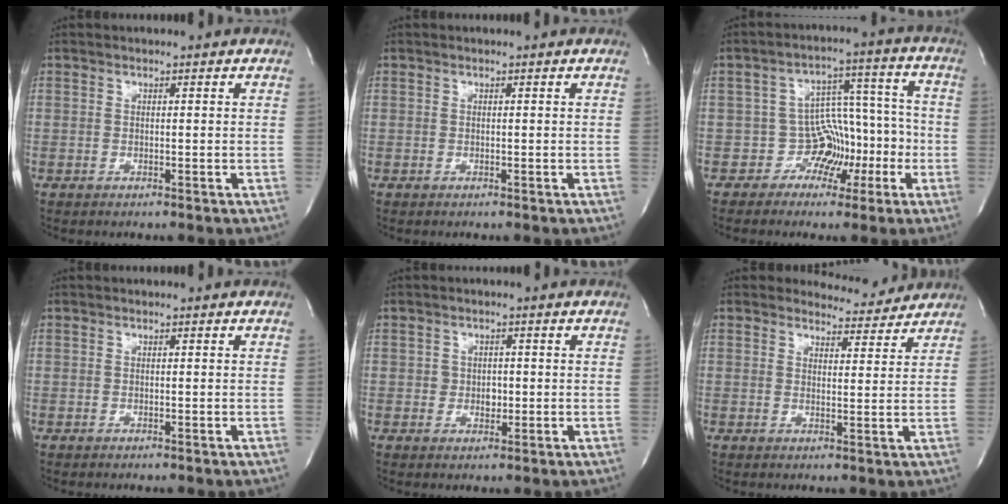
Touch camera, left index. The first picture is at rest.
{"total": 0.0}
{"total": 7.2, "force": [-3.5, 6.1, 1.7], "torque": [0.001, 0.041, -0.049]}
{"total": 0.0}
{"total": 2.0, "force": [-0.5, 1.8, 0.9], "torque": [-0.008, 0.003, -0.005]}
{"total": 4.0, "force": [3.8, 0.8, -0.9], "torque": [0.007, -0.010, 0.046]}